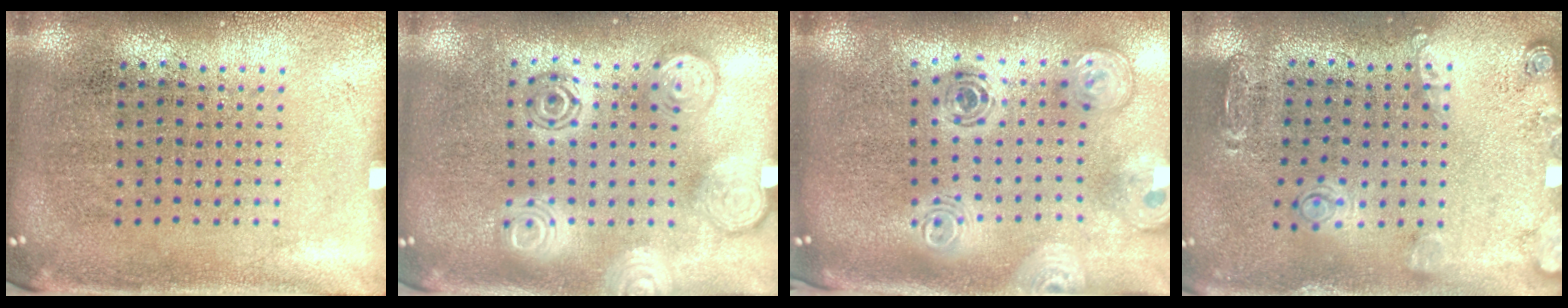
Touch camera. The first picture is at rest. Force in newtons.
{"total": 2.8, "press": 2.8, "slide": 0.3}
{"total": 2.0, "press": 1.7, "slide": 1.1}
{"total": 1.5, "press": 1.4, "slide": 0.7}